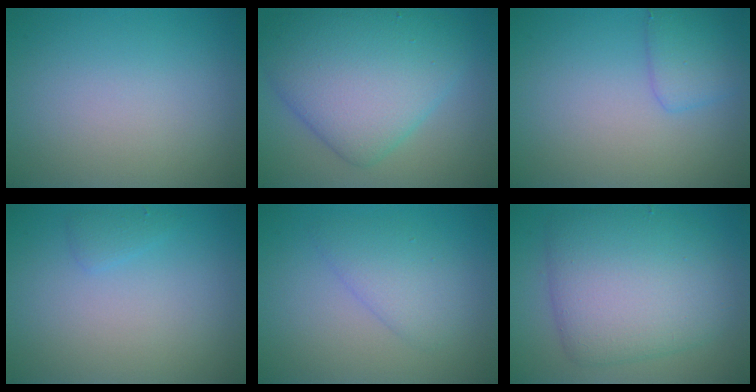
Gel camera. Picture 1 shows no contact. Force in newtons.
{"total": 8.8, "press": 8.8, "slide": 0.3}
{"total": 2.2, "press": 2.2, "slide": 0.1}
{"total": 0.9, "press": 0.9, "slide": 0.1}
{"total": 2.5, "press": 2.5, "slide": 0.3}
{"total": 8.0, "press": 8.0, "slide": 0.1}